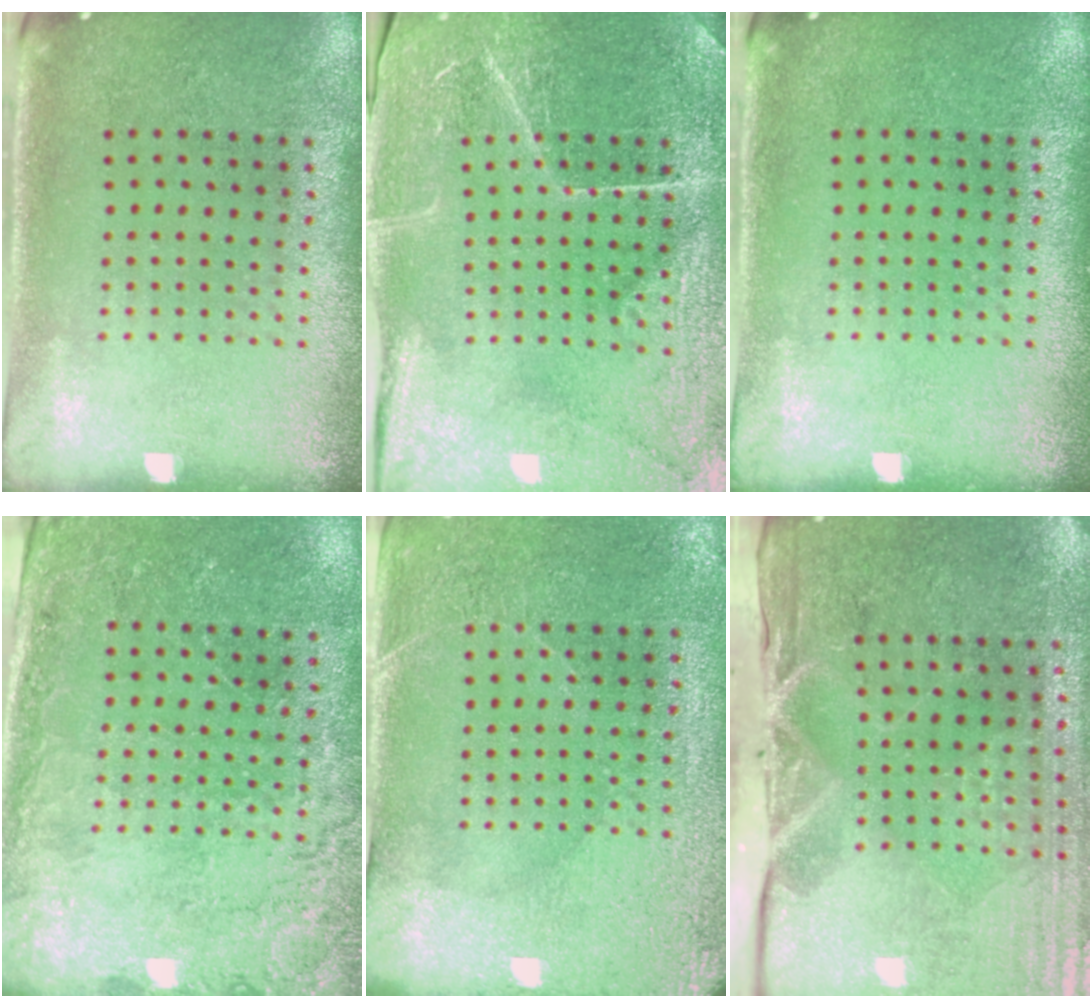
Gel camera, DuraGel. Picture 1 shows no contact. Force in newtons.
{"total": 4.0, "press": 3.9, "slide": 1.1}
{"total": 0.0}
{"total": 2.4, "press": 2.4, "slide": 0.6}
{"total": 2.9, "press": 2.8, "slide": 0.7}
{"total": 5.0, "press": 4.1, "slide": 2.8}